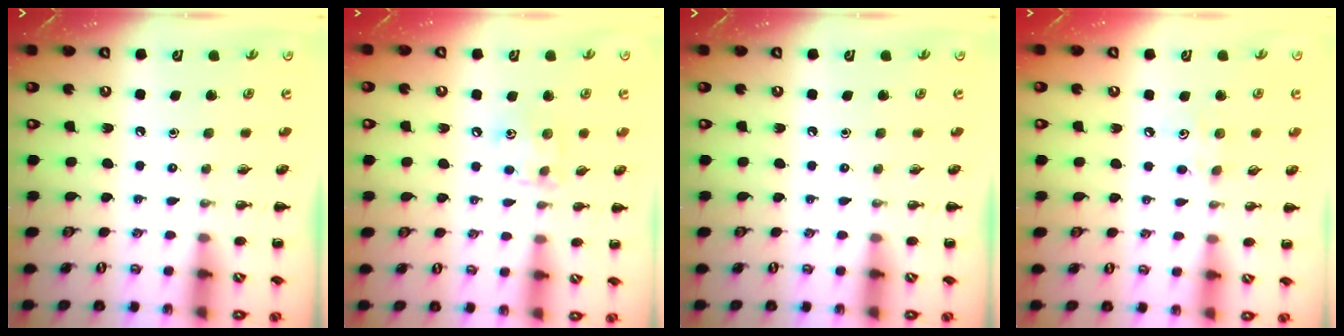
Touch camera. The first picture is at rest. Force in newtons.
{"total": 7.9, "press": 7.8, "slide": 0.9}
{"total": 0.0}
{"total": 4.7, "press": 4.6, "slide": 1.1}